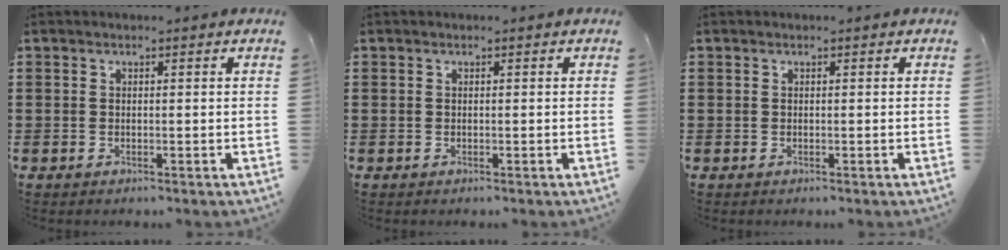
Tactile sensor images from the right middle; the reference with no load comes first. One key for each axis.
{"total": 0.0}
{"total": 0.0}